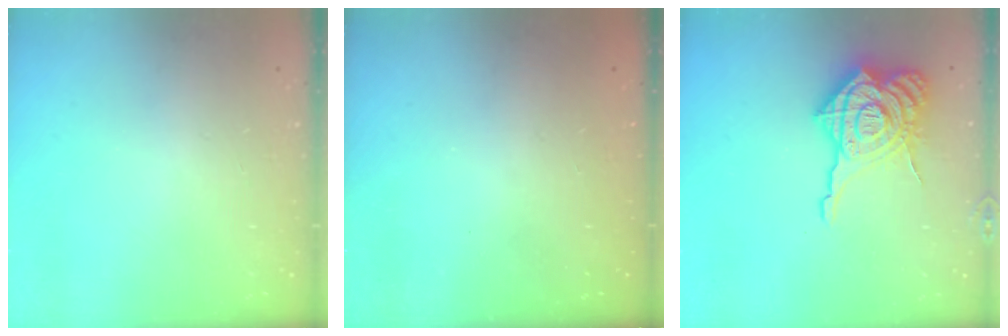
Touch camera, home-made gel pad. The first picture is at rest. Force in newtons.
{"total": 2.6, "press": 2.4, "slide": 0.8}
{"total": 20.1, "press": 20.0, "slide": 2.1}